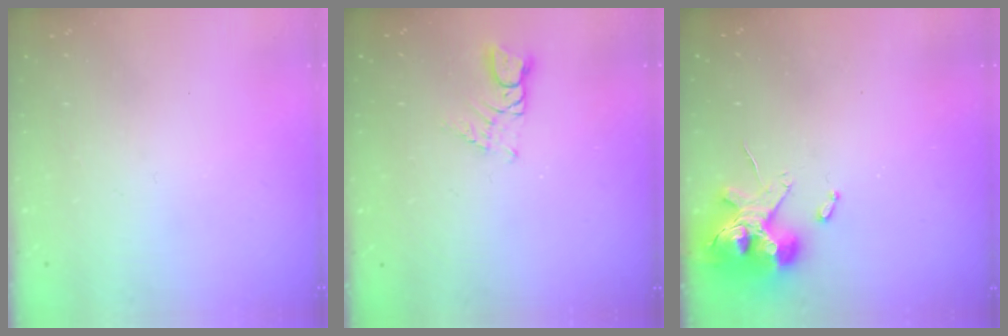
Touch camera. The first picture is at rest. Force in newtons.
{"total": 3.3, "press": 3.3, "slide": 0.2}
{"total": 12.4, "press": 12.2, "slide": 1.8}